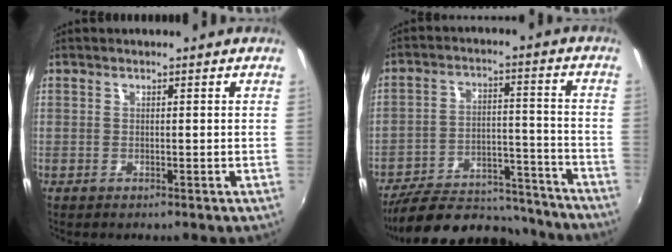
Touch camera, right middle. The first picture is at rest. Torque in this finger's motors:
{"motor_torque": [1.08, -1.06, 0.41, 0.19]}